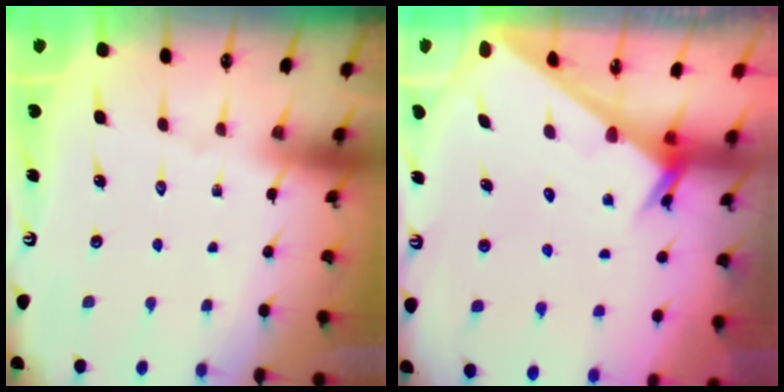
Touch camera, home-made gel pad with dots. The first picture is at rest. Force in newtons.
{"total": 2.0, "press": 2.0, "slide": 0.1}